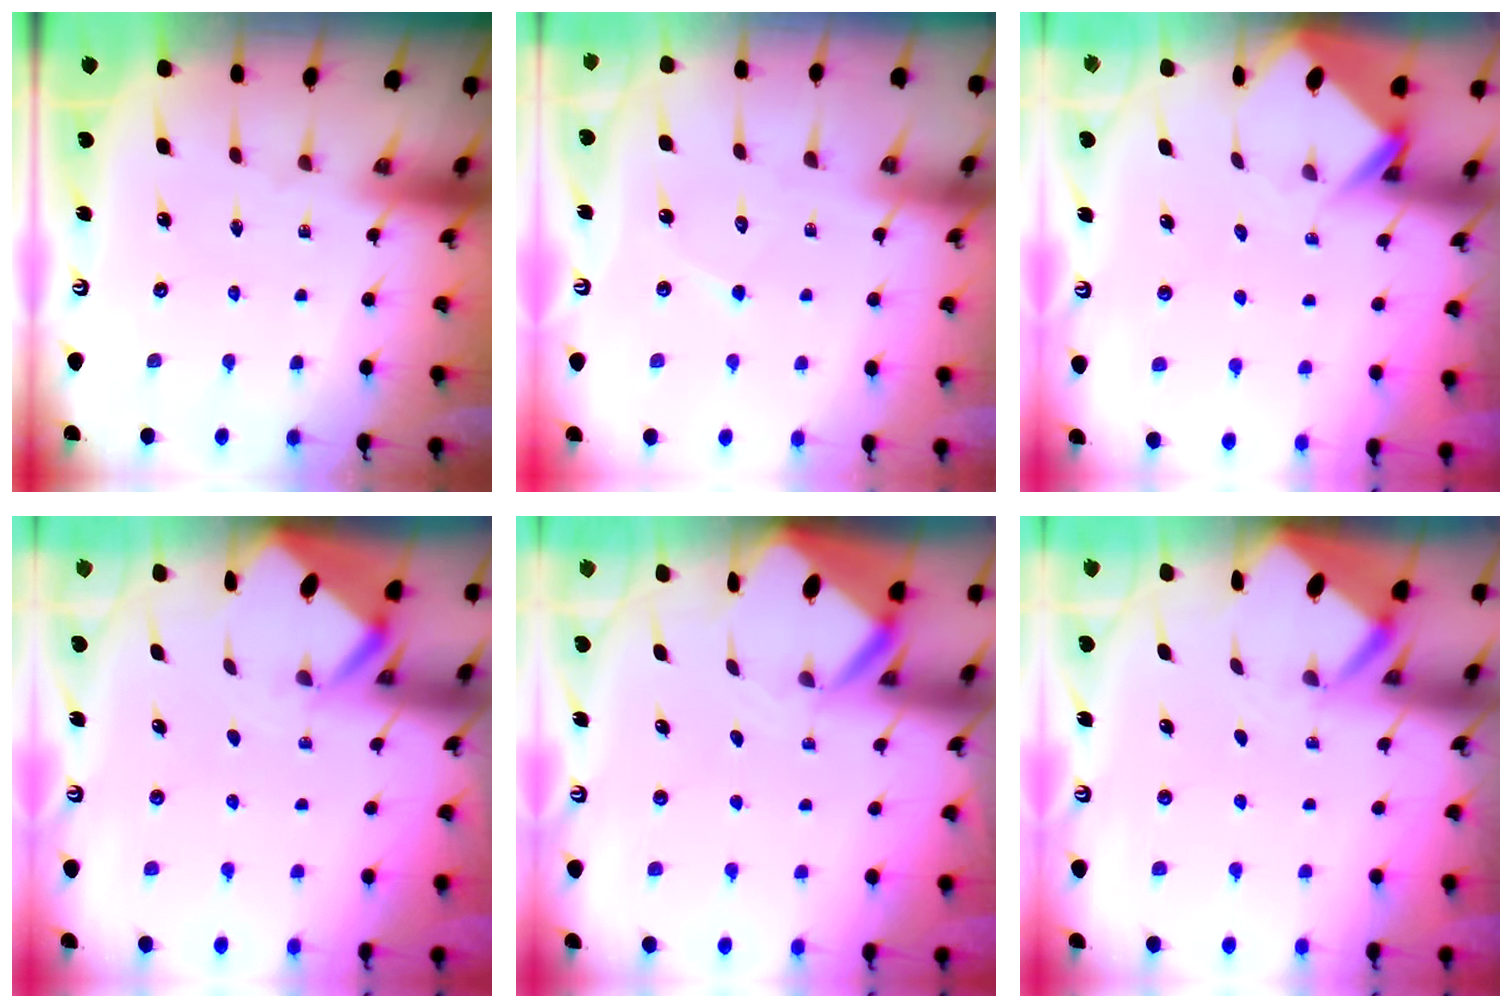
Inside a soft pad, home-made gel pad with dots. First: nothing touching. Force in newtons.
{"total": 4.8, "press": 4.8, "slide": 0.3}
{"total": 3.8, "press": 3.8, "slide": 0.2}
{"total": 2.9, "press": 2.9, "slide": 0.4}
{"total": 3.9, "press": 3.9, "slide": 0.2}
{"total": 2.3, "press": 2.3, "slide": 0.1}